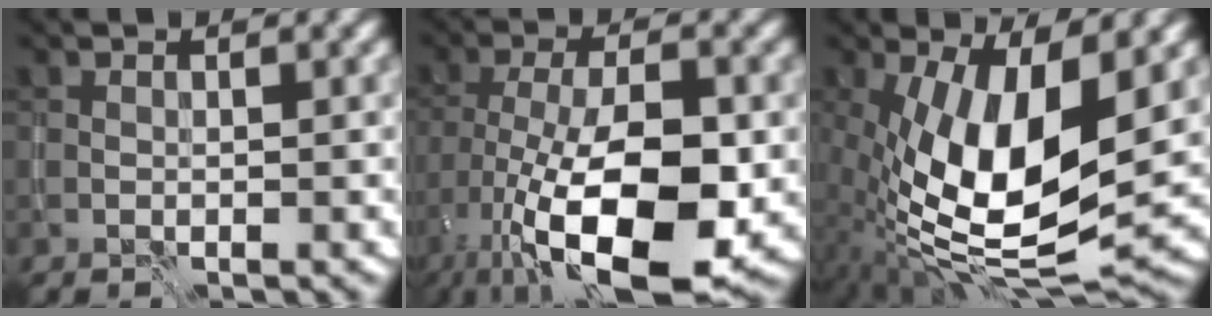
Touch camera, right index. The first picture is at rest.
{"total": 15.0, "force": [-5.8, 5.8, 12.5], "torque": [-0.211, -0.016, -0.094]}
{"total": 13.9, "force": [-0.9, 5.6, 12.6], "torque": [-0.231, -0.007, -0.018]}